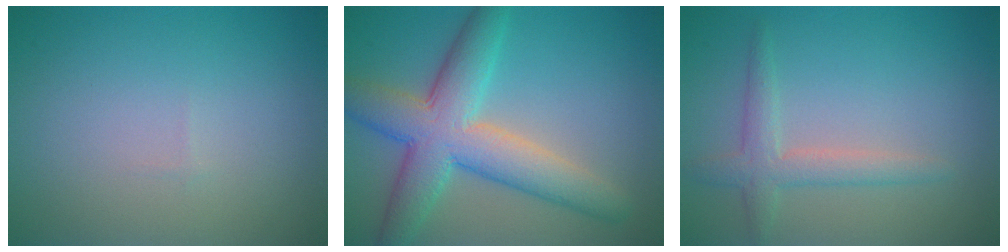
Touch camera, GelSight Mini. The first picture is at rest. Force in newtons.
{"total": 7.9, "press": 7.9, "slide": 0.3}
{"total": 2.5, "press": 2.5, "slide": 0.1}